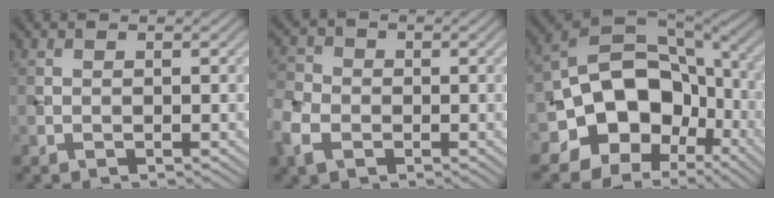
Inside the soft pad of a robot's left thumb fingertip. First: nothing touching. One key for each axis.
{"total": 5.6, "fx": -2.5, "fy": 4.1, "fz": 2.9, "tx": -0.086, "ty": -0.007, "tz": -0.060}
{"total": 15.9, "fx": -4.7, "fy": 12.5, "fz": 8.5, "tx": -0.161, "ty": -0.014, "tz": -0.088}